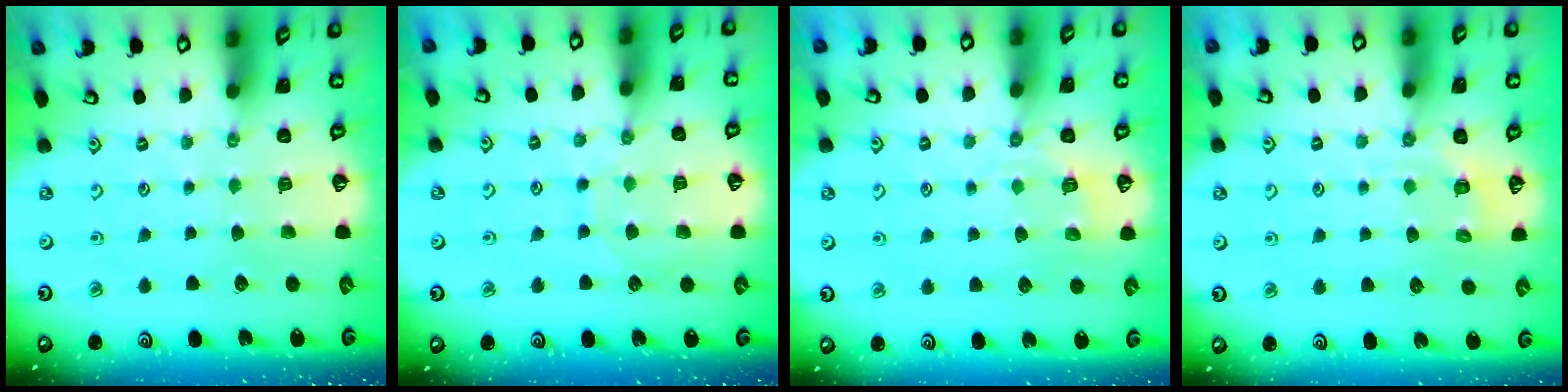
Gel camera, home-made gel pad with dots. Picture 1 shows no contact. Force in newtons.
{"total": 7.6, "press": 7.5, "slide": 0.7}
{"total": 4.3, "press": 3.9, "slide": 1.8}
{"total": 4.0, "press": 3.6, "slide": 1.7}